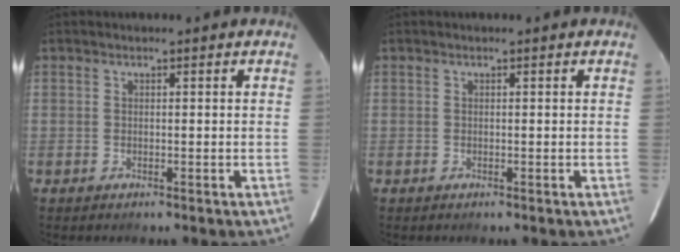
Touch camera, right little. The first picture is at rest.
{"total": 0.0}